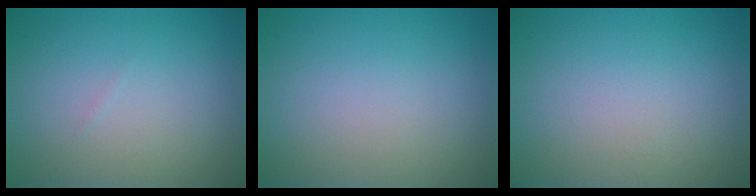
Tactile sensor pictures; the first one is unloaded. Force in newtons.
{"total": 0.0}
{"total": 0.0}